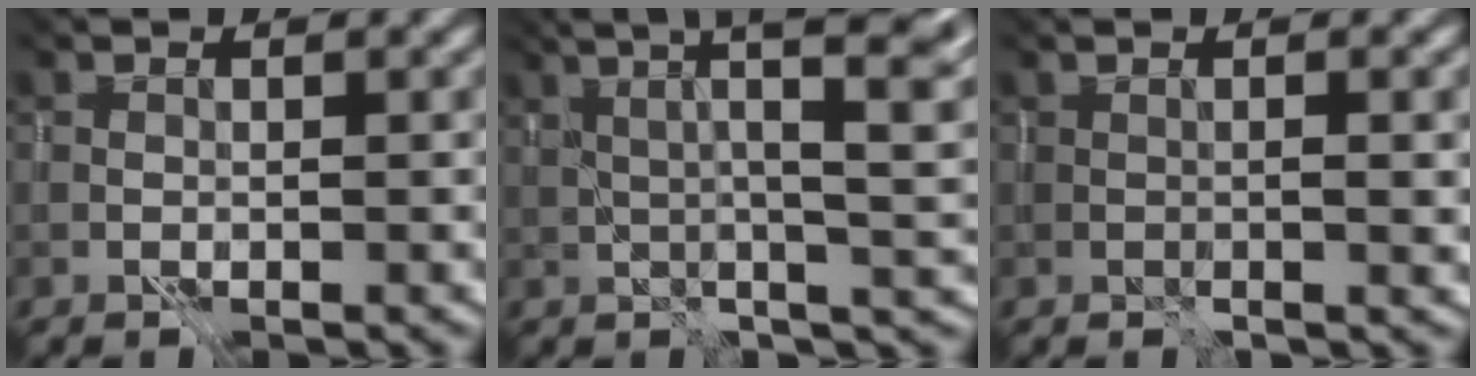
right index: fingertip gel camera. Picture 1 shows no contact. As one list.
[{"total": 8.9, "force": [2.7, 1.2, 8.4], "torque": [-0.081, 0.026, 0.034]}, {"total": 1.2, "force": [0.2, 0.3, 1.1], "torque": [-0.001, 0.000, -0.002]}]